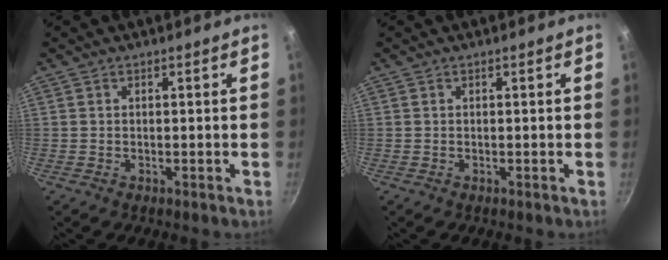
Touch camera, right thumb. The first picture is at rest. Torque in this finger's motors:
{"motor_torque": [0.00, 0.00, 0.00, 0.00, 0.00]}